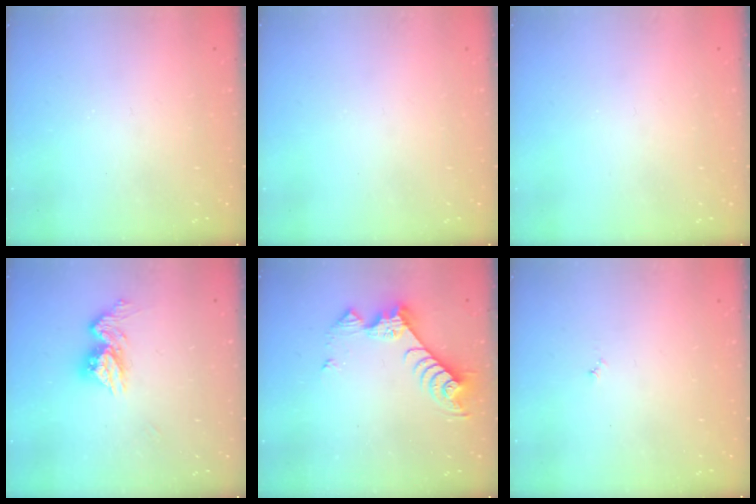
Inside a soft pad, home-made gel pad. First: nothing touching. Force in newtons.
{"total": 0.0}
{"total": 0.0}
{"total": 10.7, "press": 10.6, "slide": 1.0}
{"total": 10.0, "press": 9.9, "slide": 0.5}
{"total": 3.0, "press": 2.9, "slide": 0.3}